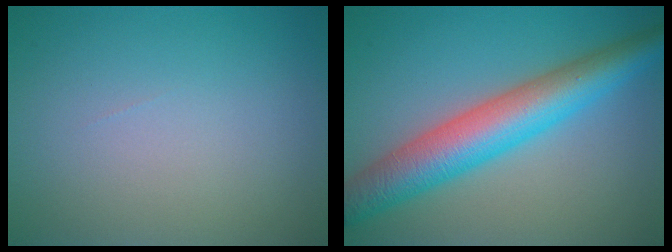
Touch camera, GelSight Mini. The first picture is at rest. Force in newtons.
{"total": 7.8, "press": 7.8, "slide": 0.0}